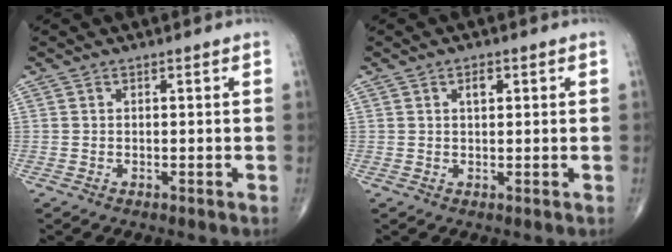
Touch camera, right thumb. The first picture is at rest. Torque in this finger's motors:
{"motor_torque": [-0.16, 0.03, 0.28, 0.12, 0.01]}